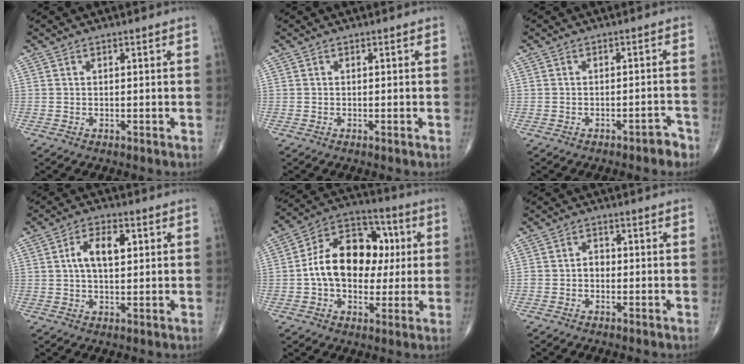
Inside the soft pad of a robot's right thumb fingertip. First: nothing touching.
{"total": 0.0}
{"total": 2.7, "force": [-2.1, 0.9, 1.5], "torque": [-0.013, 0.023, -0.026]}
{"total": 7.1, "force": [1.5, 3.8, 5.8], "torque": [-0.098, 0.010, 0.025]}
{"total": 17.8, "force": [0.9, 12.4, 12.7], "torque": [-0.165, 0.030, 0.006]}
{"total": 2.1, "force": [-0.5, 1.6, 1.1], "torque": [-0.006, 0.008, -0.015]}